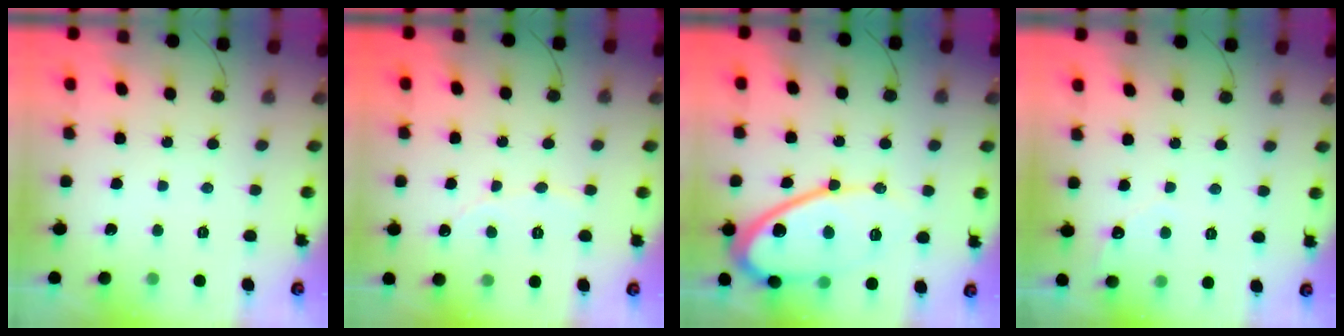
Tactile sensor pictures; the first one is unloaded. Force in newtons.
{"total": 2.5, "press": 2.5, "slide": 0.1}
{"total": 15.0, "press": 14.9, "slide": 1.2}
{"total": 2.2, "press": 2.2, "slide": 0.2}